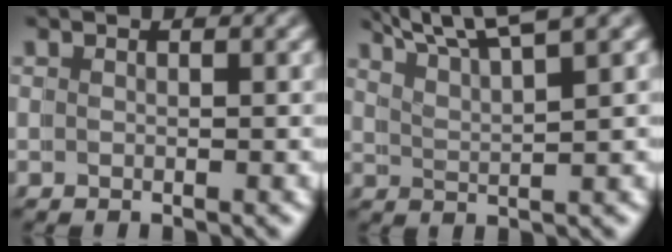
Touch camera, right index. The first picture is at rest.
{"total": 5.4, "force": [4.9, -0.2, 2.2], "torque": [-0.034, 0.012, 0.079]}